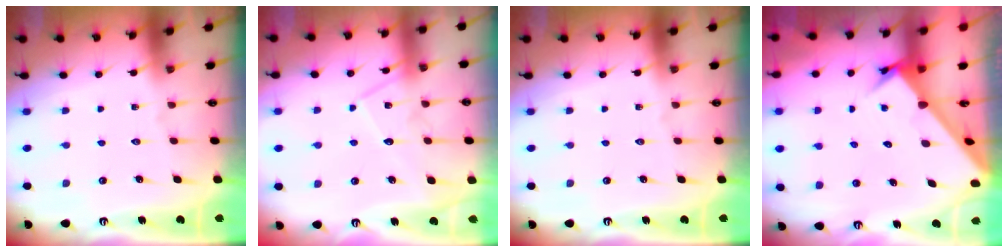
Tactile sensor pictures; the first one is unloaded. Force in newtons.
{"total": 10.4, "press": 10.4, "slide": 0.7}
{"total": 0.0}
{"total": 3.6, "press": 3.5, "slide": 0.4}